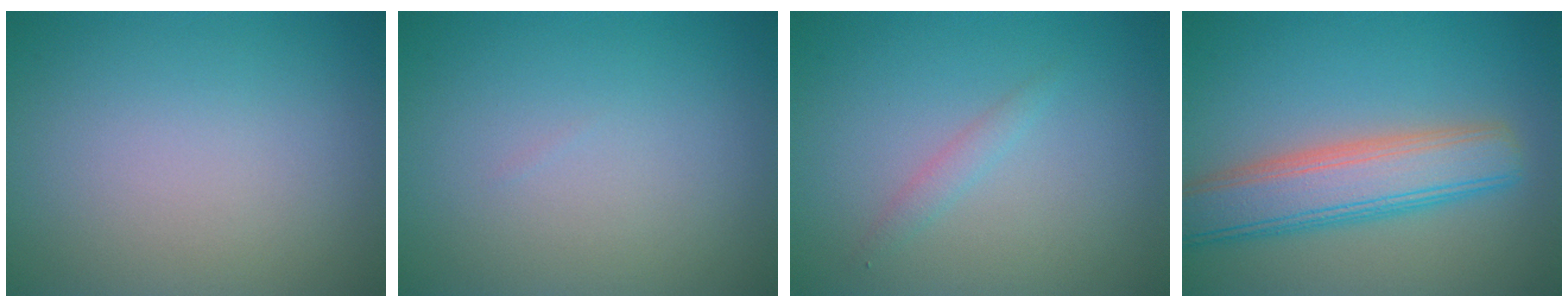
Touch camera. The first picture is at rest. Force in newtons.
{"total": 0.0}
{"total": 1.0, "press": 1.0, "slide": 0.1}
{"total": 6.4, "press": 6.4, "slide": 0.4}